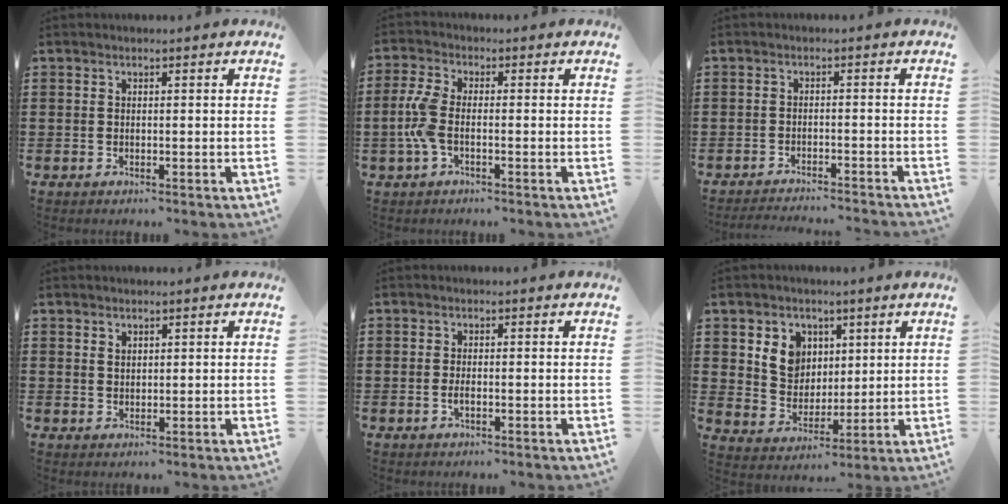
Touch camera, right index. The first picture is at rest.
{"total": 5.3, "force": [-1.1, 2.3, 4.6], "torque": [-0.123, -0.009, -0.030]}
{"total": 2.3, "force": [-2.3, -0.2, 0.2], "torque": [-0.007, -0.001, -0.049]}
{"total": 1.3, "force": [1.0, 0.7, 0.3], "torque": [-0.007, 0.002, 0.020]}
{"total": 1.2, "force": [-0.4, 0.4, 1.1], "torque": [-0.020, -0.002, -0.006]}
{"total": 6.6, "force": [2.7, 5.8, 1.6], "torque": [-0.048, 0.006, 0.047]}